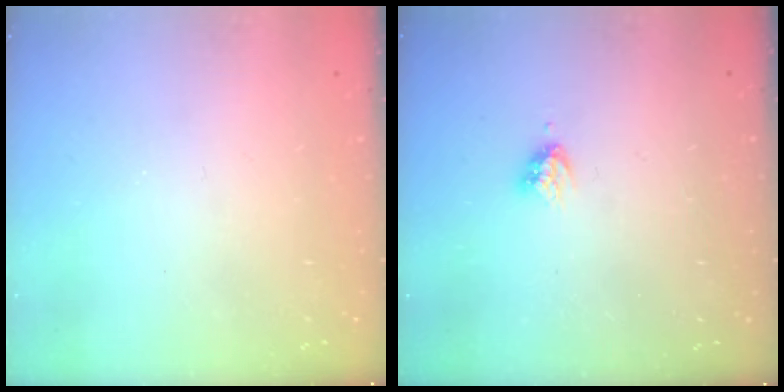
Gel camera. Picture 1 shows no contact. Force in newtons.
{"total": 3.2, "press": 3.2, "slide": 0.4}